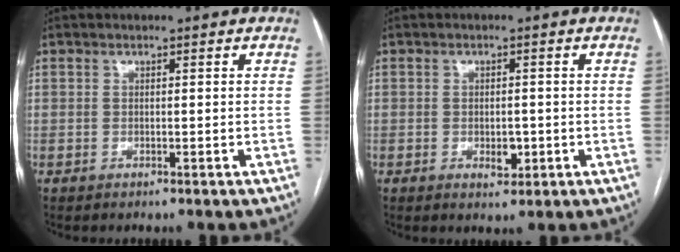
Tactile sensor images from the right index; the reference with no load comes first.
{"total": 2.8, "force": [-0.7, 1.5, 2.2], "torque": [-0.033, 0.000, -0.004]}